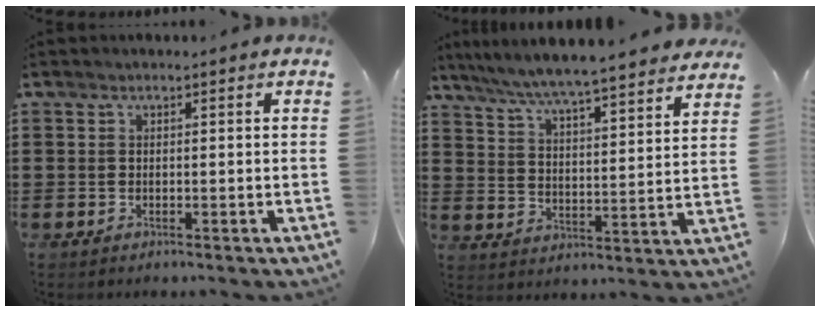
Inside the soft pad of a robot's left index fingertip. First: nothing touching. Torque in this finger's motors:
{"motor_torque": [1.46, -0.68, 1.05, 0.21]}